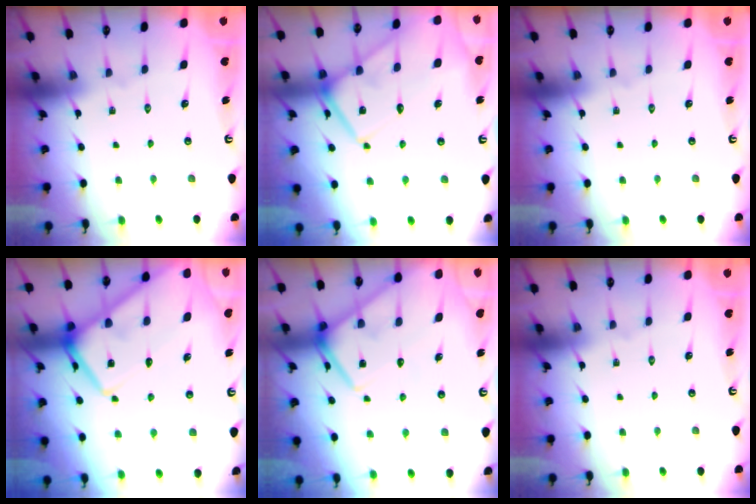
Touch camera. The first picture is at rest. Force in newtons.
{"total": 13.6, "press": 13.6, "slide": 1.3}
{"total": 0.0}
{"total": 17.3, "press": 17.2, "slide": 2.0}
{"total": 12.8, "press": 12.8, "slide": 0.9}
{"total": 0.0}